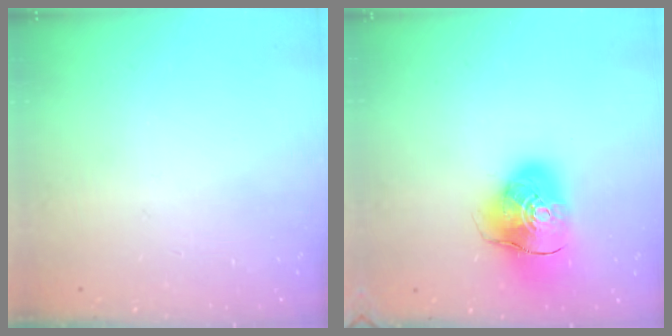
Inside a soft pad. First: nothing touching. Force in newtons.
{"total": 12.8, "press": 12.6, "slide": 2.1}